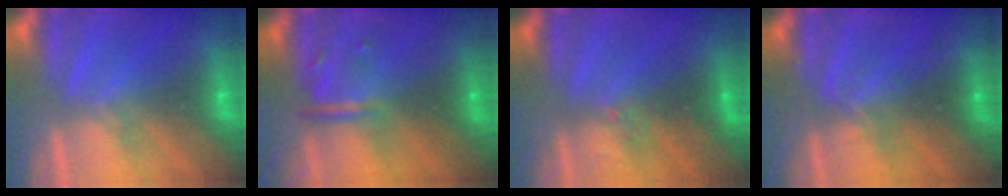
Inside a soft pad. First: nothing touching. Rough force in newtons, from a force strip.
{"total": 3.3}
{"total": 2.9}
{"total": 2.4}